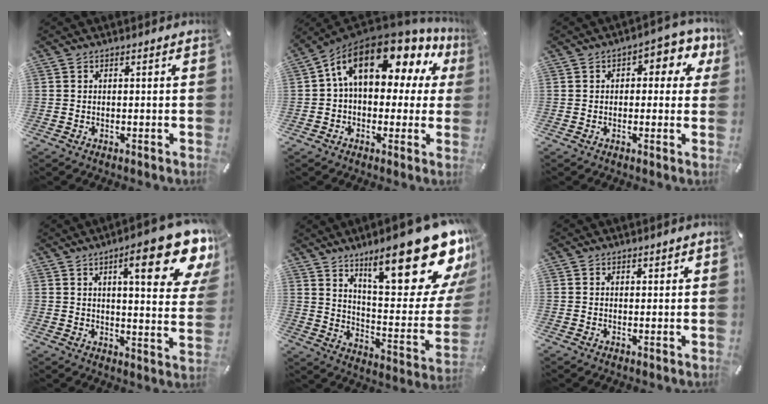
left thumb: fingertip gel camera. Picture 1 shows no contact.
{"total": 17.6, "force": [7.8, 9.8, 12.3], "torque": [-0.210, -0.045, 0.130]}
{"total": 5.9, "force": [1.5, 3.8, 4.2], "torque": [-0.047, -0.002, 0.018]}
{"total": 19.2, "force": [10.4, 6.2, 14.9], "torque": [-0.192, -0.063, 0.158]}
{"total": 28.5, "force": [17.8, 9.0, 20.5], "torque": [-0.270, -0.128, 0.291]}
{"total": 1.3, "force": [0.7, 1.1, 0.1], "torque": [0.007, 0.000, 0.010]}